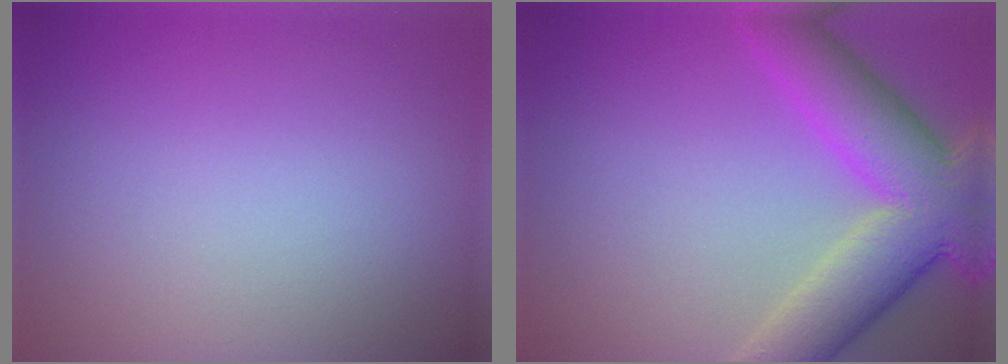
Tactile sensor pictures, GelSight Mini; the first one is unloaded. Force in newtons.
{"total": 9.2, "press": 9.2, "slide": 0.5}